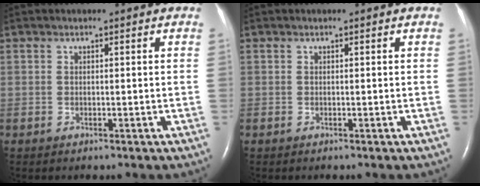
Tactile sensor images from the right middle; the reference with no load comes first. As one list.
[{"total": 0.0}]